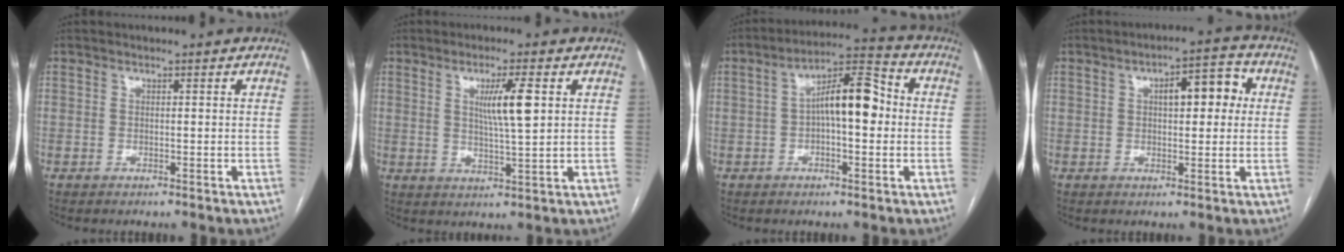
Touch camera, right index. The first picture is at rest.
{"total": 6.4, "force": [1.8, 0.2, 6.1], "torque": [-0.107, -0.004, 0.032]}
{"total": 10.0, "force": [0.3, 3.1, 9.5], "torque": [-0.164, 0.035, 0.000]}
{"total": 7.3, "force": [1.7, 2.8, 6.5], "torque": [-0.087, 0.026, 0.023]}